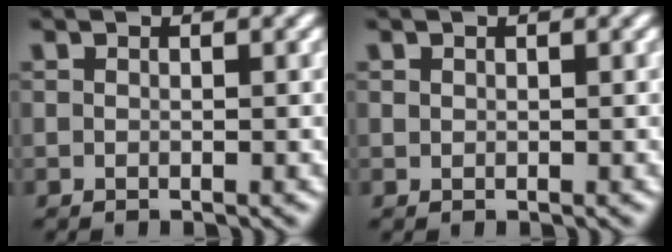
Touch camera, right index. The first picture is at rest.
{"total": 0.7, "force": [0.3, -0.7, -0.1], "torque": [0.006, -0.005, 0.012]}